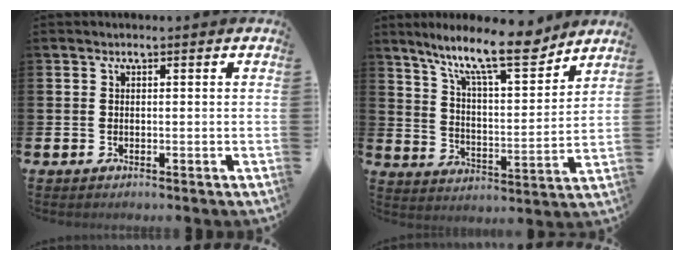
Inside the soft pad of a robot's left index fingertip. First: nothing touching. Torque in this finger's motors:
{"motor_torque": [1.29, -0.85, 0.78, 0.21]}